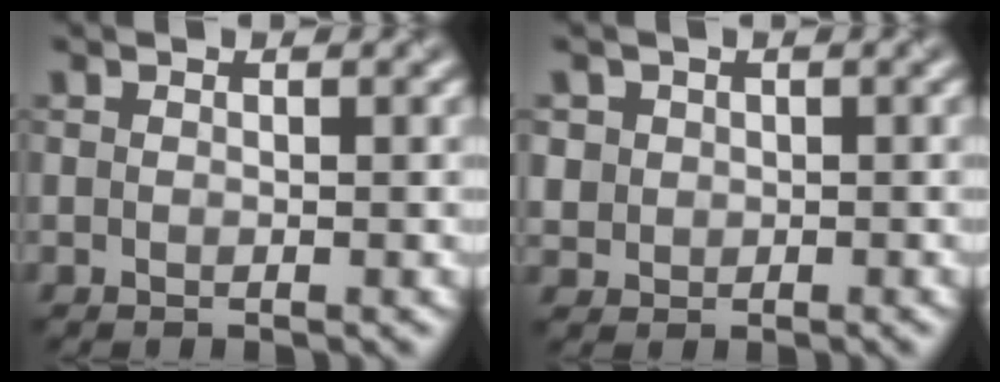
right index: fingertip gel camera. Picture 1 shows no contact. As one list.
[{"total": 2.1, "force": [0.5, 2.0, 0.4], "torque": [-0.006, 0.004, 0.027]}]